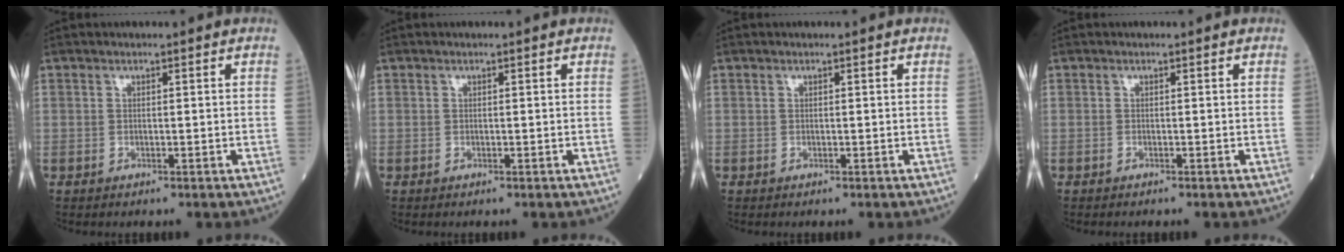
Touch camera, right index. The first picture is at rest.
{"total": 0.0}
{"total": 0.0}
{"total": 0.5, "force": [-0.5, 0.0, 0.2], "torque": [0.003, 0.000, -0.009]}